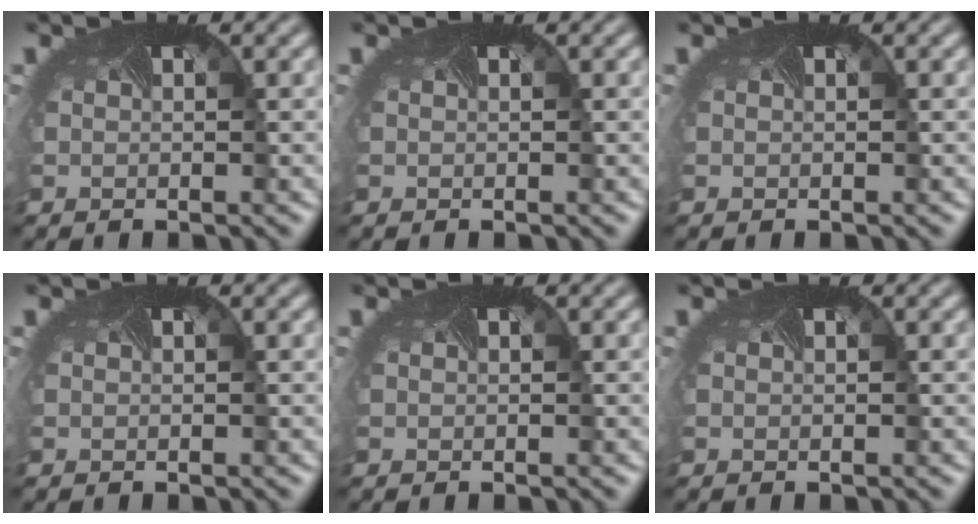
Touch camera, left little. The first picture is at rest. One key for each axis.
{"total": 0.0}
{"total": 0.0}
{"total": 0.0}
{"total": 0.0}
{"total": 0.0}